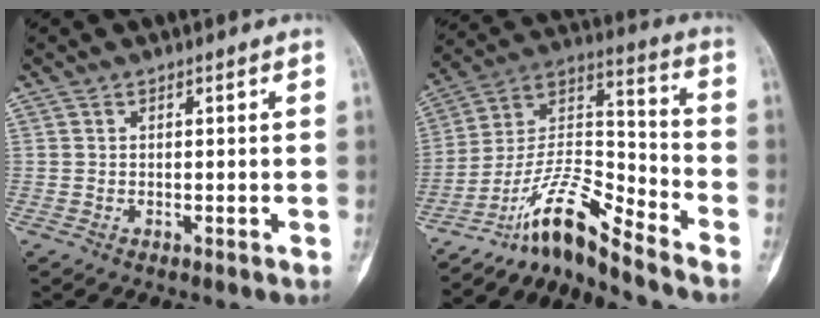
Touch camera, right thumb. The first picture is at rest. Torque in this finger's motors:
{"motor_torque": [0.56, -0.06, 0.99, -1.08, 0.28]}